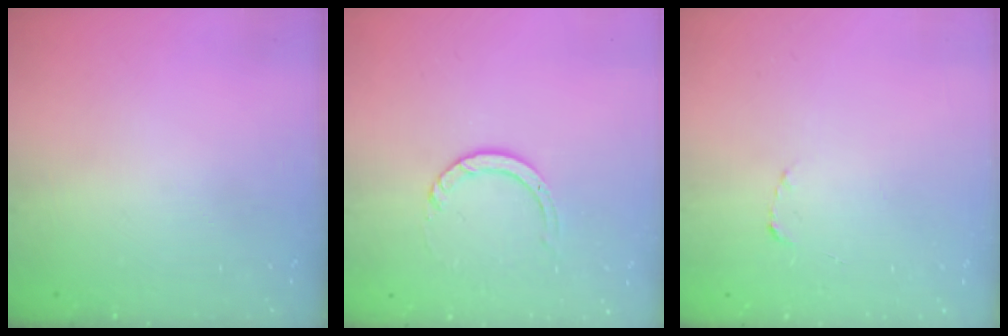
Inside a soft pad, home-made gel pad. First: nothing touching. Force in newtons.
{"total": 3.1, "press": 3.1, "slide": 0.3}
{"total": 1.8, "press": 1.7, "slide": 0.3}